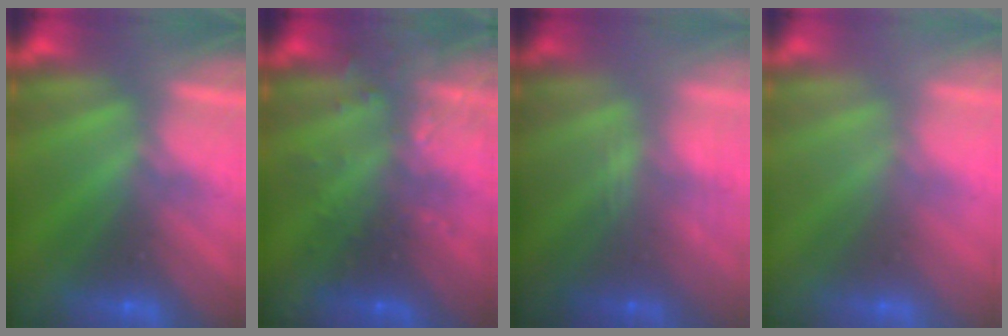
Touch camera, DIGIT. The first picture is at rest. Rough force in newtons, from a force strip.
{"total": 2.9}
{"total": 2.6}
{"total": 2.4}